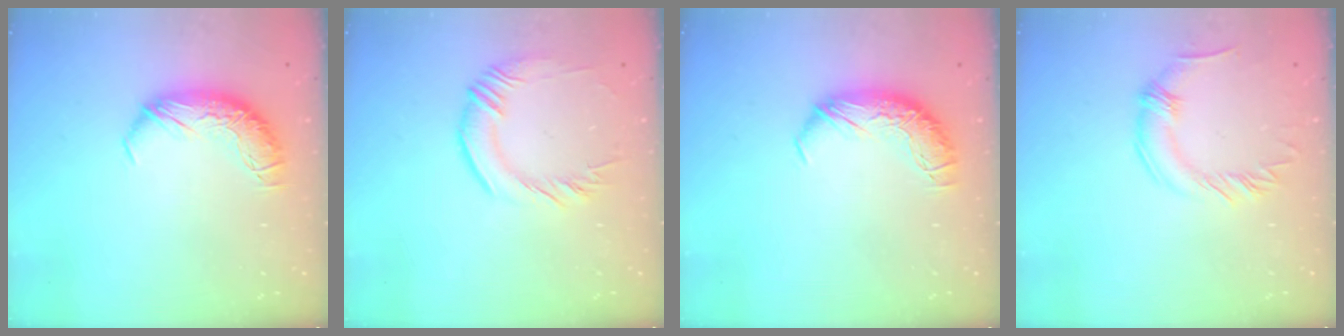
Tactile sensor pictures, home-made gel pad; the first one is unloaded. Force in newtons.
{"total": 1.5, "press": 1.0, "slide": 1.1}
{"total": 0.0}
{"total": 0.0}